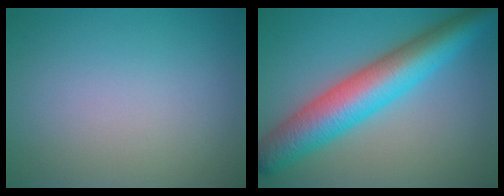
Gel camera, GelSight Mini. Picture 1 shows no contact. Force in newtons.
{"total": 9.2, "press": 9.2, "slide": 0.1}